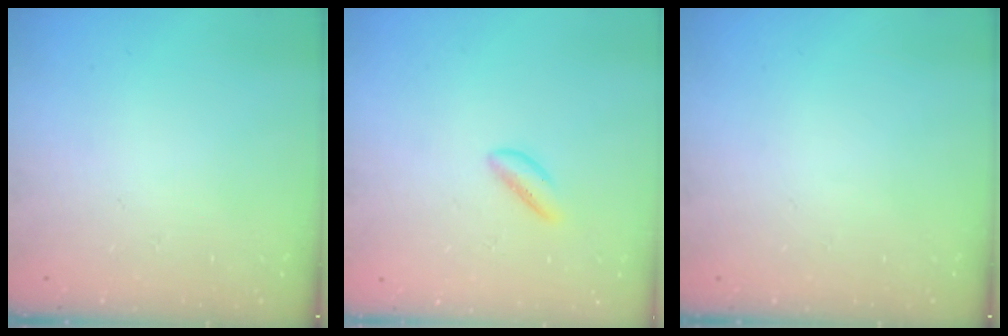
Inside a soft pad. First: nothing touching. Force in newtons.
{"total": 1.7, "press": 1.6, "slide": 0.6}
{"total": 0.0}